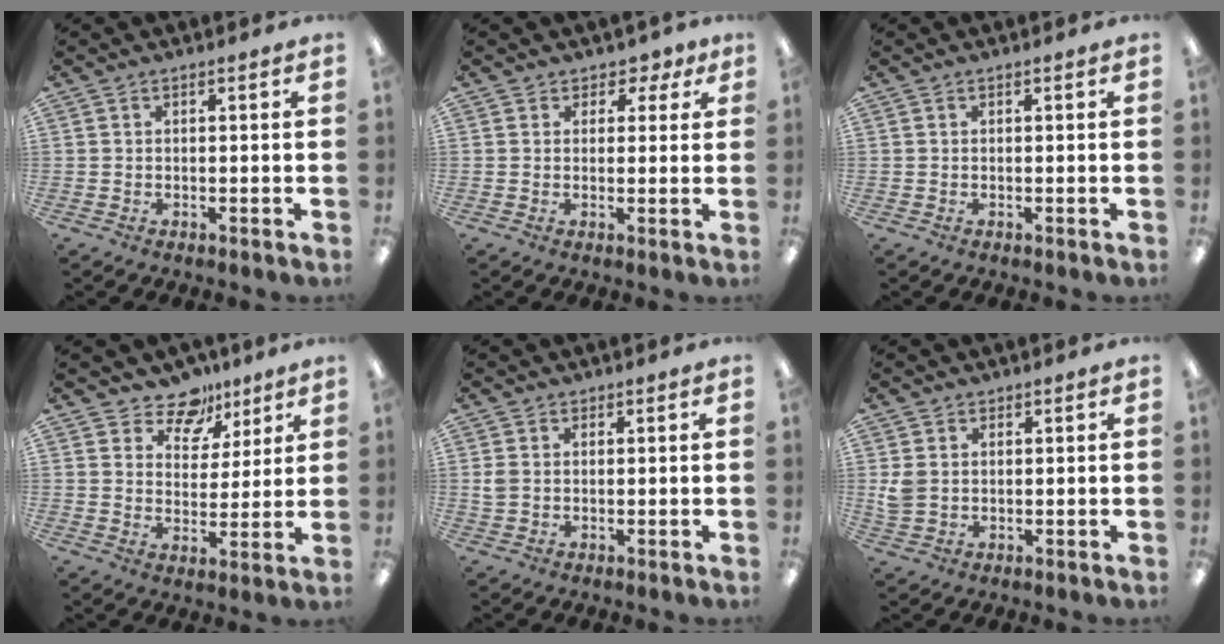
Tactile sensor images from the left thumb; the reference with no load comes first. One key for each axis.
{"total": 3.1, "fx": 1.3, "fy": 2.7, "fz": 0.6, "tx": 0.006, "ty": -0.002, "tz": 0.020}
{"total": 0.0}
{"total": 9.7, "fx": 7.7, "fy": 5.7, "fz": 2.0, "tx": -0.039, "ty": -0.054, "tz": 0.143}
{"total": 2.3, "fx": 0.6, "fy": 1.9, "fz": 1.2, "tx": -0.024, "ty": 0.005, "tz": 0.010}
{"total": 4.0, "fx": 1.0, "fy": 3.3, "fz": 1.9, "tx": -0.031, "ty": 0.003, "tz": 0.020}